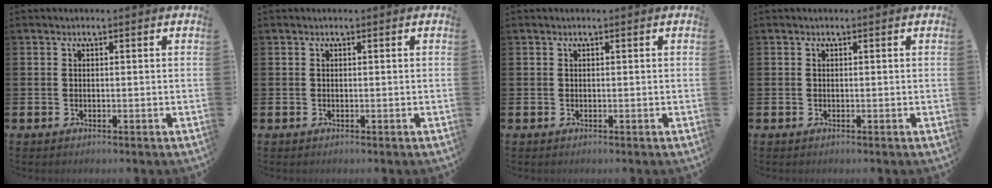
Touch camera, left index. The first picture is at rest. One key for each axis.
{"total": 0.0}
{"total": 0.0}
{"total": 0.0}